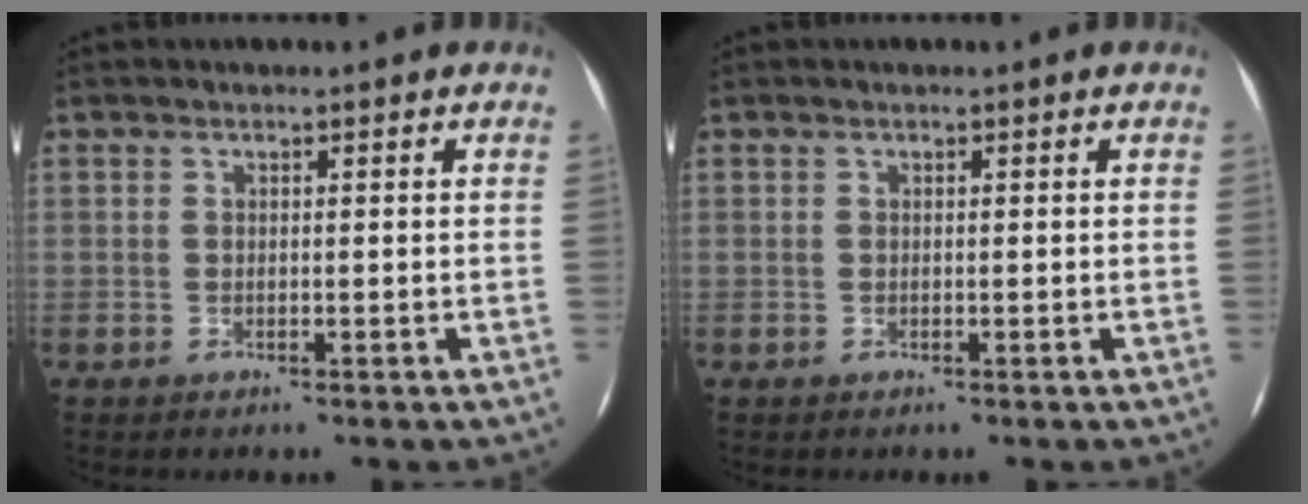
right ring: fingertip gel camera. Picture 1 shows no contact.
{"total": 0.0}